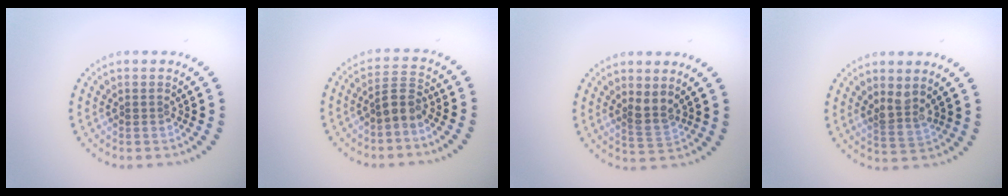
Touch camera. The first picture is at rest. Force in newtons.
{"total": 2.4, "press": 2.0, "slide": 1.3}
{"total": 2.1, "press": 1.7, "slide": 1.3}
{"total": 1.9, "press": 1.6, "slide": 0.9}